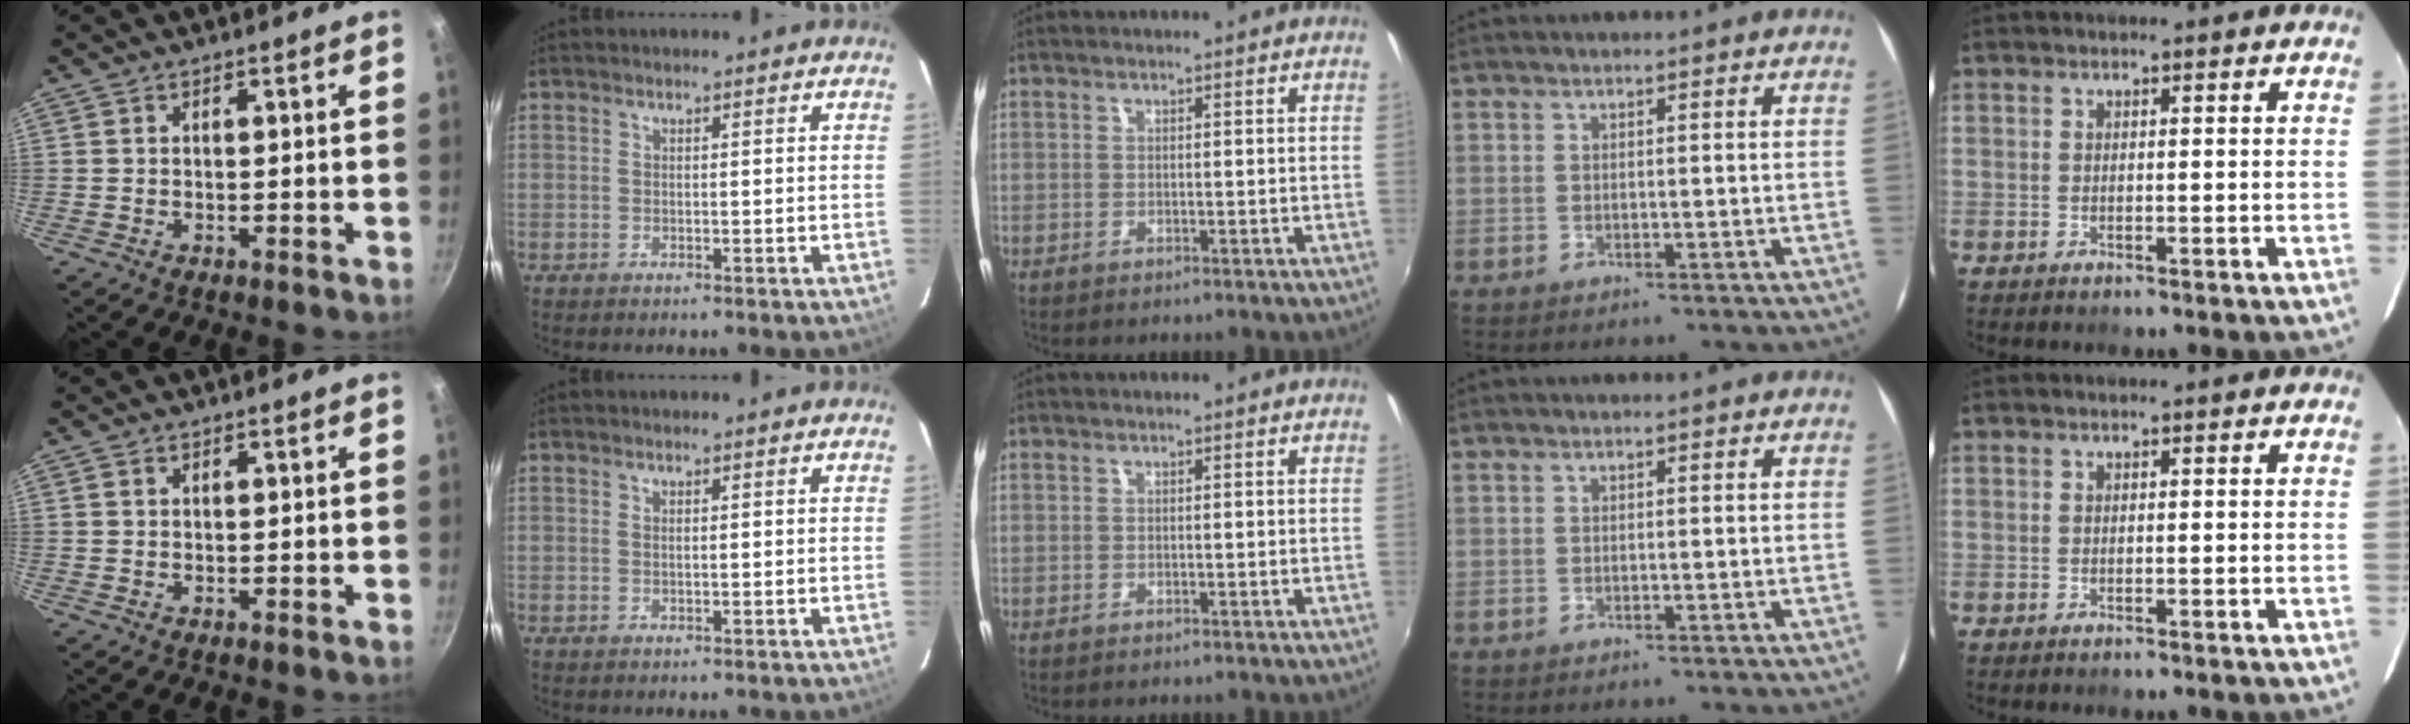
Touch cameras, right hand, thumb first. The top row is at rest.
{"thumb": {"total": 0.7, "force": [0.3, 0.6, 0.4], "torque": [-0.005, 0.002, 0.005]}, "index": {"total": 0.6, "force": [0.2, 0.2, 0.5], "torque": [-0.011, 0.002, 0.004]}}